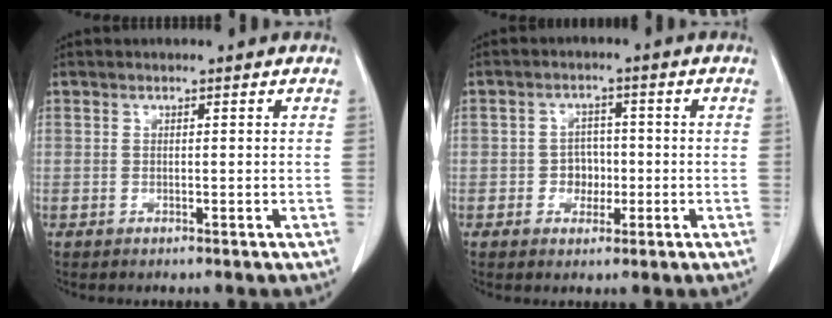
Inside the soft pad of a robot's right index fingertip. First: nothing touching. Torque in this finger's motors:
{"motor_torque": [0.54, -0.27, 0.11, 0.02]}